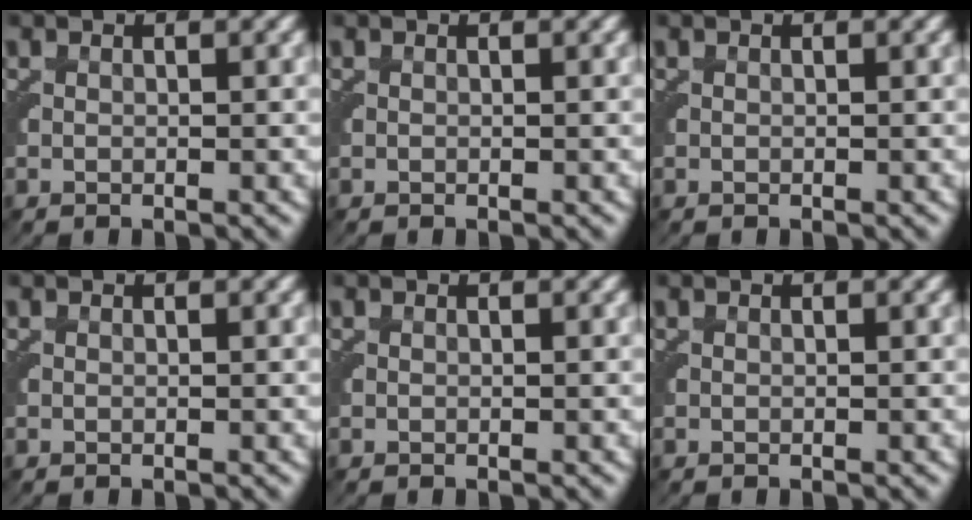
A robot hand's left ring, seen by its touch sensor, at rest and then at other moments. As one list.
[{"total": 0.0}, {"total": 0.0}, {"total": 0.0}, {"total": 0.0}, {"total": 0.0}]